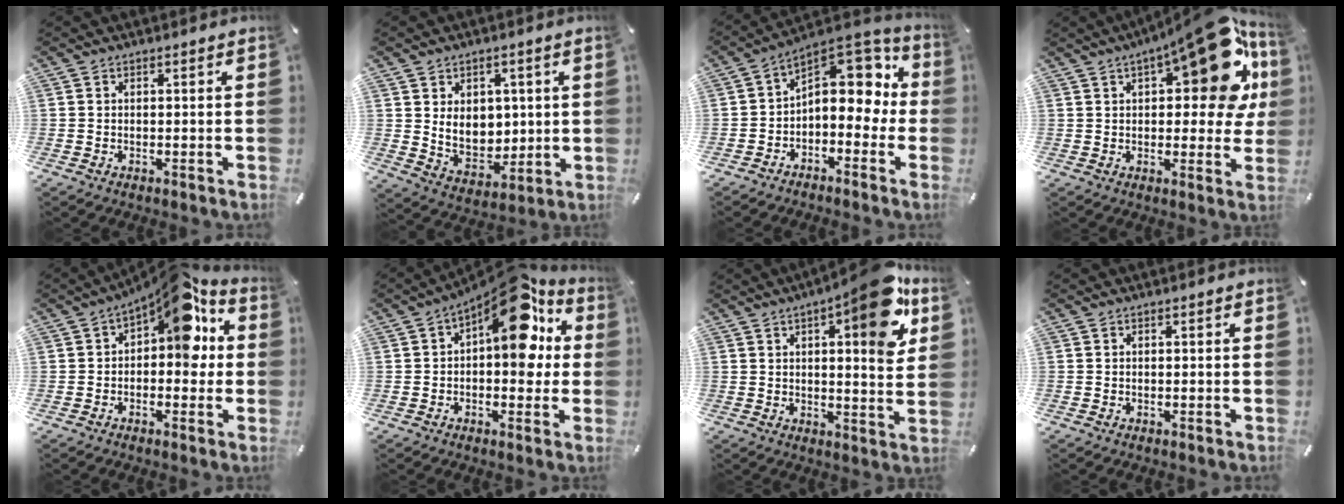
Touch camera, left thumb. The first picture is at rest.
{"total": 8.4, "force": [2.5, 7.0, 4.0], "torque": [-0.063, -0.016, 0.045]}
{"total": 11.7, "force": [3.4, 7.7, 8.2], "torque": [-0.102, -0.027, 0.059]}
{"total": 21.2, "force": [8.3, 8.8, 17.4], "torque": [-0.217, -0.048, 0.128]}
{"total": 13.8, "force": [7.0, 6.6, 9.9], "torque": [-0.139, -0.048, 0.119]}
{"total": 18.6, "force": [8.2, 8.8, 14.1], "torque": [-0.188, -0.062, 0.136]}
{"total": 14.4, "force": [7.2, 3.9, 11.8], "torque": [-0.151, -0.043, 0.109]}
{"total": 0.0}